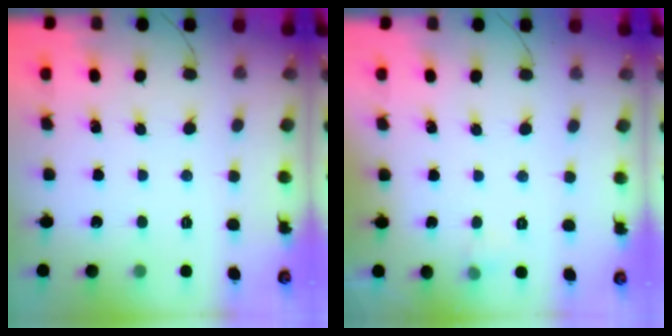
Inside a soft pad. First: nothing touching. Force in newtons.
{"total": 3.6, "press": 3.3, "slide": 1.3}